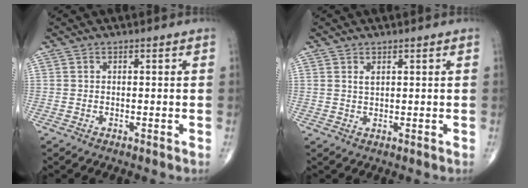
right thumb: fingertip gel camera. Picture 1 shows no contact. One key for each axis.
{"total": 1.3, "fx": 0.7, "fy": 0.6, "fz": 0.9, "tx": -0.014, "ty": -0.001, "tz": 0.017}